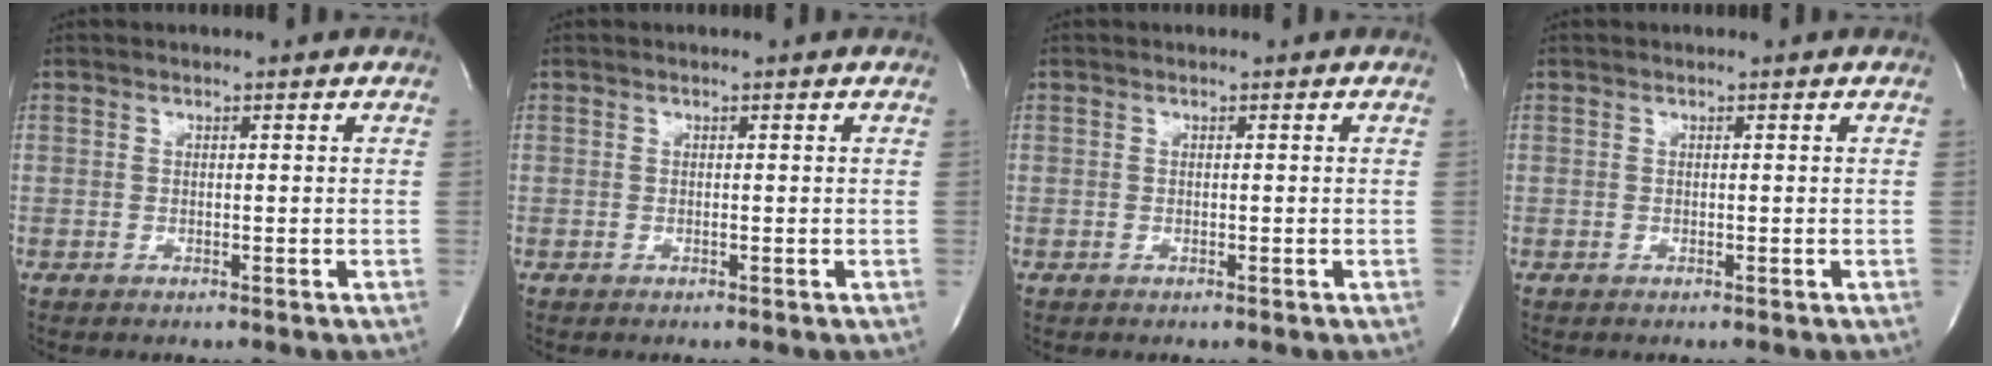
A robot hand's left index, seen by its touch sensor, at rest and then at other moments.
{"total": 0.0}
{"total": 0.0}
{"total": 0.0}